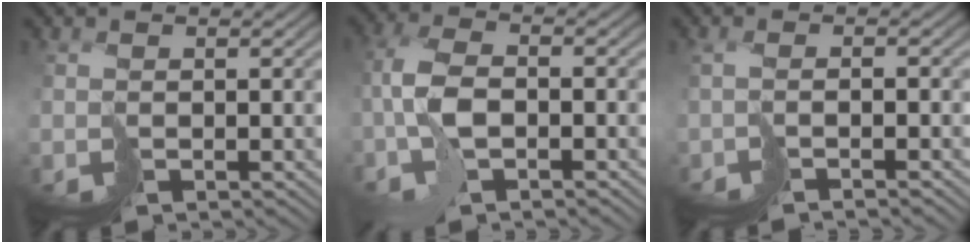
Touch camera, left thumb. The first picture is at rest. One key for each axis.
{"total": 5.4, "fx": -1.5, "fy": 2.3, "fz": 4.7, "tx": -0.109, "ty": 0.010, "tz": -0.039}
{"total": 2.0, "fx": -1.5, "fy": -0.7, "fz": 1.2, "tx": -0.020, "ty": -0.001, "tz": -0.031}